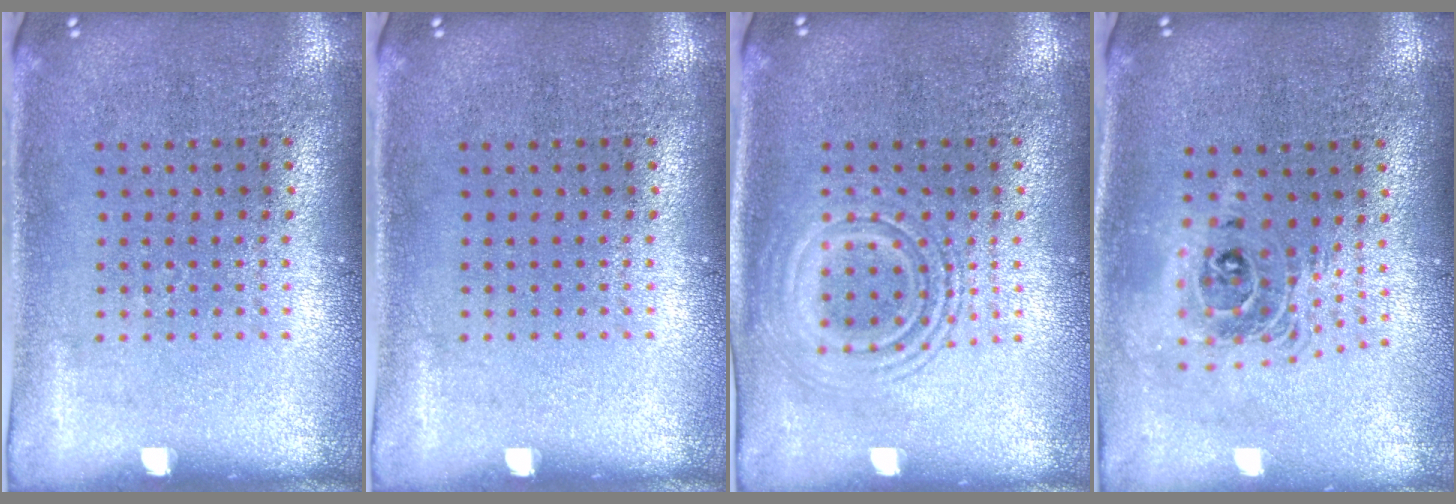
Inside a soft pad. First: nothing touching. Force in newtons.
{"total": 0.0}
{"total": 2.5, "press": 2.4, "slide": 0.4}
{"total": 2.0, "press": 1.5, "slide": 1.3}